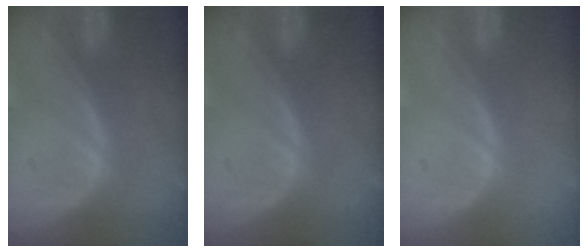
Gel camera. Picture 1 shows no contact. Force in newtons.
{"total": 0.0}
{"total": 0.0}